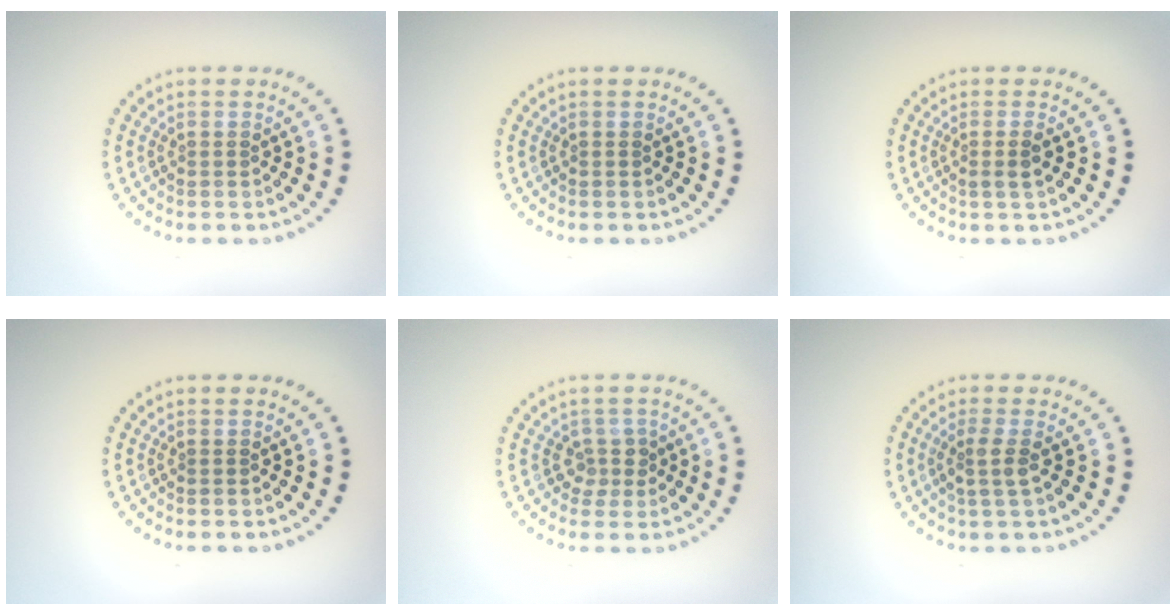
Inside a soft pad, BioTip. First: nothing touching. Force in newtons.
{"total": 0.0}
{"total": 1.3, "press": 1.1, "slide": 0.7}
{"total": 0.0}
{"total": 1.9, "press": 1.4, "slide": 1.3}
{"total": 1.9, "press": 1.5, "slide": 1.1}